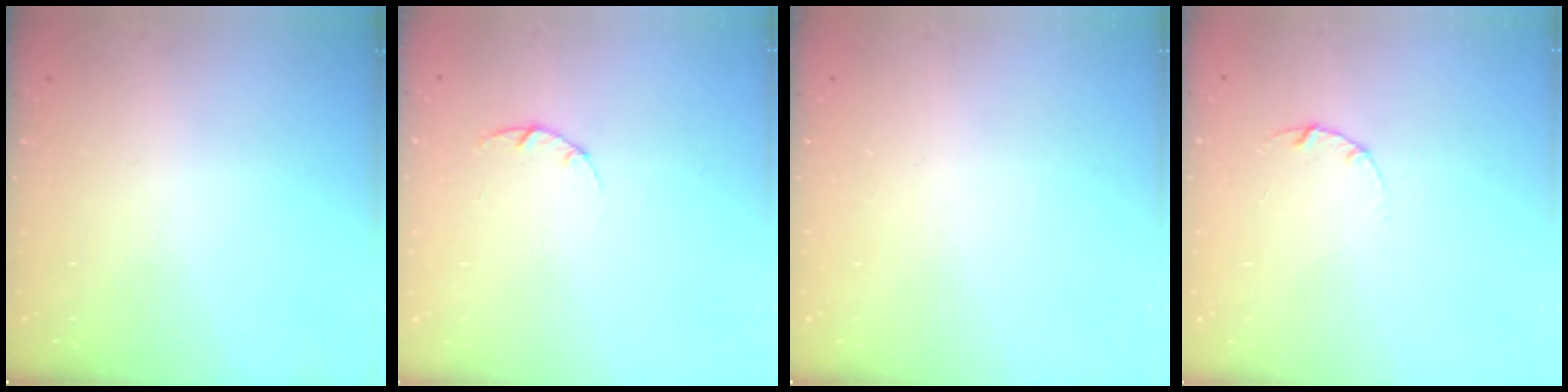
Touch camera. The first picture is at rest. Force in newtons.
{"total": 3.0, "press": 3.0, "slide": 0.4}
{"total": 0.0}
{"total": 3.0, "press": 3.0, "slide": 0.4}